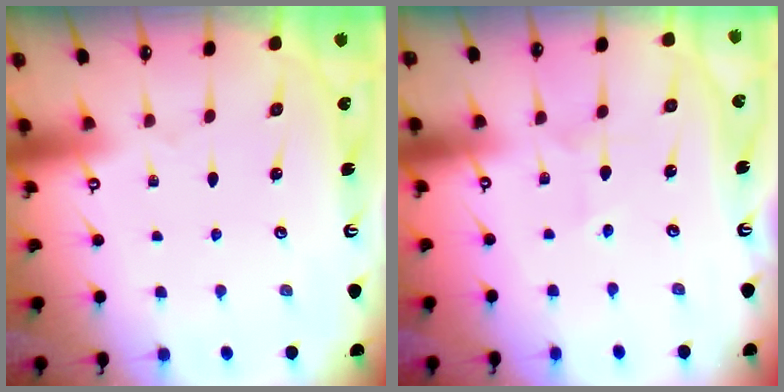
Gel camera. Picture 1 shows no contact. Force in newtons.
{"total": 2.0, "press": 1.9, "slide": 0.5}